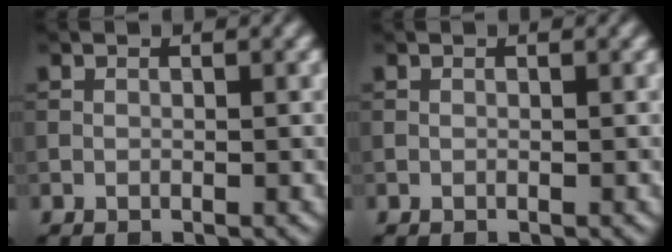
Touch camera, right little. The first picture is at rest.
{"total": 0.0}